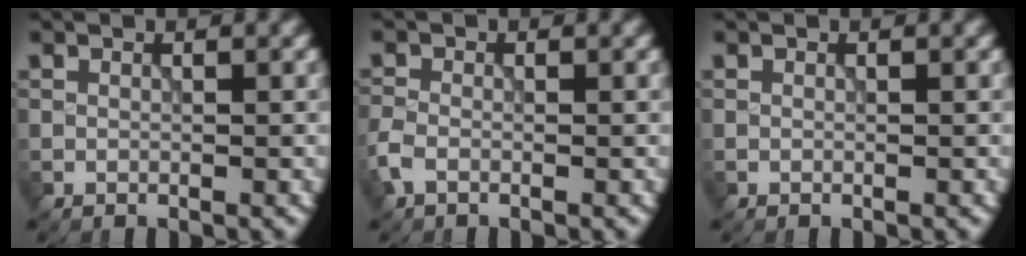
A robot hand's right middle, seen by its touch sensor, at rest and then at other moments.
{"total": 1.8, "force": [-1.0, 1.0, 1.0], "torque": [-0.029, 0.000, -0.029]}
{"total": 0.0}